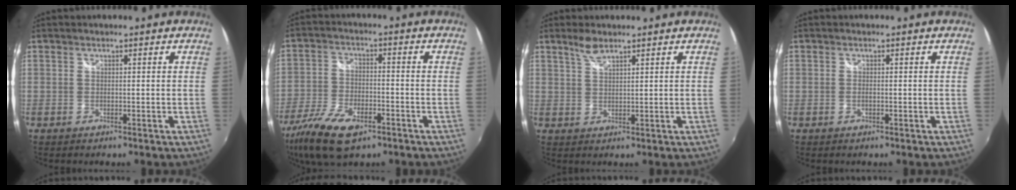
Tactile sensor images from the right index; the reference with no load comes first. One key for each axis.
{"total": 14.0, "fx": -8.7, "fy": 6.2, "fz": 9.1, "tx": -0.212, "ty": -0.032, "tz": -0.167}
{"total": 3.1, "fx": 2.4, "fy": 0.8, "fz": 1.8, "tx": -0.035, "ty": 0.004, "tz": 0.046}
{"total": 0.6, "fx": -0.2, "fy": 0.2, "fz": 0.5, "tx": -0.012, "ty": -0.001, "tz": -0.005}